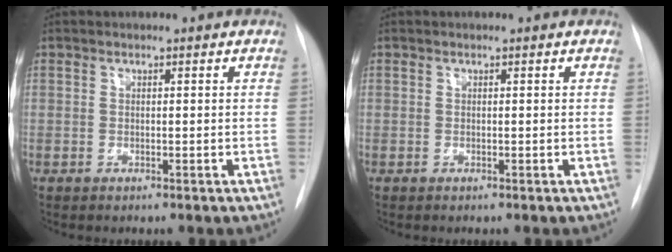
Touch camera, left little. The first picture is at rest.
{"total": 0.0}